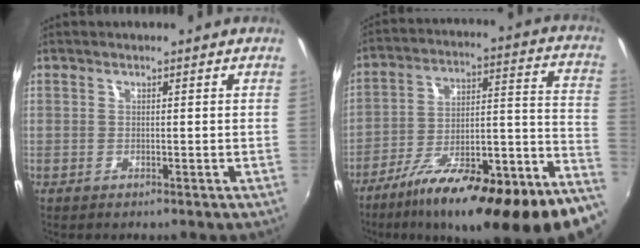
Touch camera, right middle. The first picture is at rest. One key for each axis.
{"total": 25.4, "fx": -16.9, "fy": 3.8, "fz": 18.6, "tx": -0.250, "ty": -0.038, "tz": -0.256}